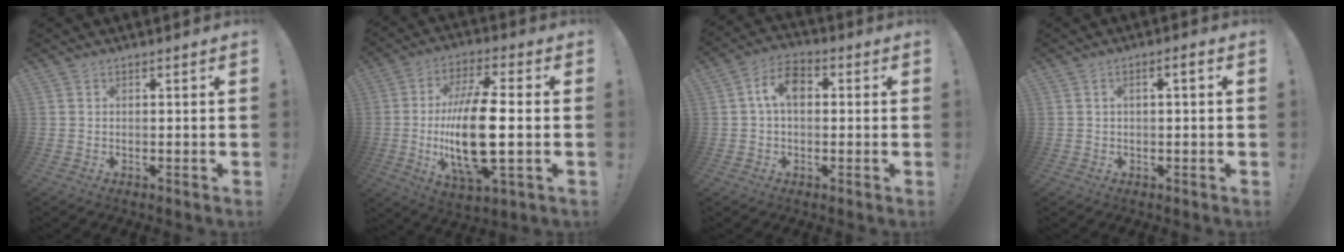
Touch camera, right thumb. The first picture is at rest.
{"total": 19.8, "force": [-1.5, 6.2, 18.7], "torque": [-0.375, -0.013, -0.028]}
{"total": 8.4, "force": [1.1, 5.1, 6.6], "torque": [-0.108, 0.014, 0.022]}
{"total": 2.2, "force": [-0.4, 0.2, 2.1], "torque": [-0.034, 0.004, -0.010]}